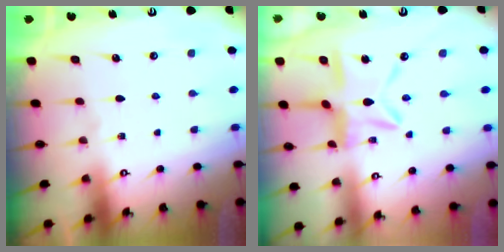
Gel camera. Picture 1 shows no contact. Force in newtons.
{"total": 11.0, "press": 10.9, "slide": 1.0}